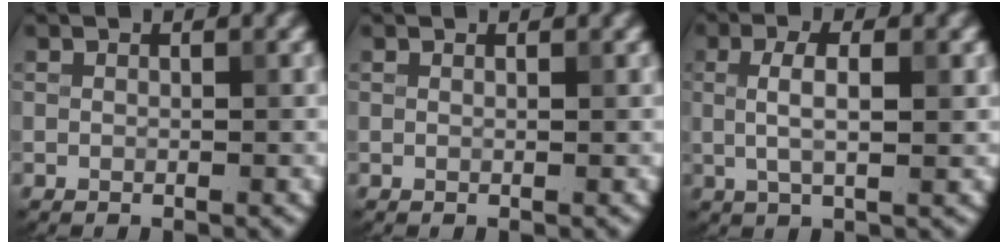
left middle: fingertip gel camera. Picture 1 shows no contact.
{"total": 1.0, "force": [0.9, 0.2, 0.3], "torque": [-0.002, -0.001, 0.004]}
{"total": 3.2, "force": [0.4, 0.8, 3.1], "torque": [-0.060, 0.003, 0.006]}